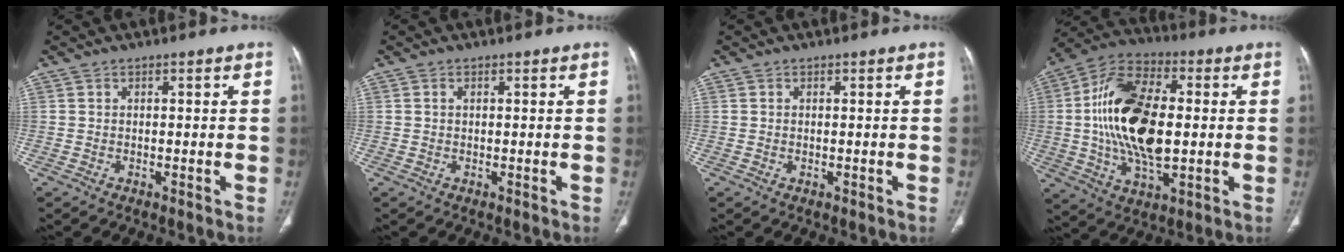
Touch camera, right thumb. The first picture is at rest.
{"total": 0.6, "force": [0.2, 0.4, 0.5], "torque": [-0.012, 0.004, 0.004]}
{"total": 0.0}
{"total": 21.2, "force": [1.2, 11.5, 17.7], "torque": [-0.328, 0.008, 0.021]}